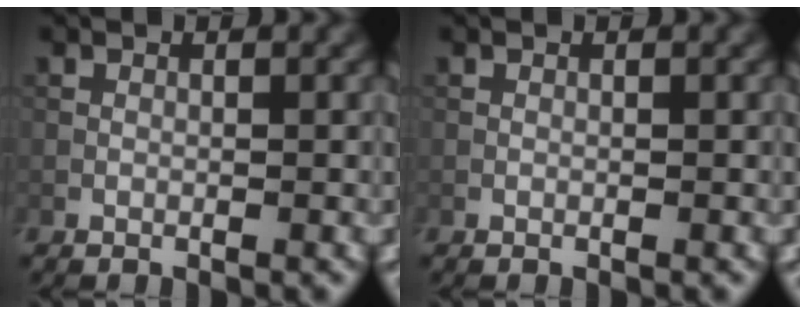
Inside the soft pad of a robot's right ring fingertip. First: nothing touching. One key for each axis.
{"total": 0.0}